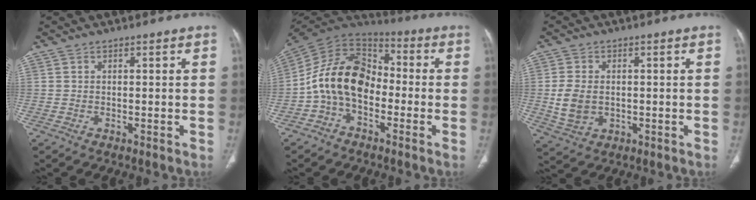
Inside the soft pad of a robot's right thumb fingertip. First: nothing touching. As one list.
[{"total": 14.4, "force": [-3.1, 10.1, 9.7], "torque": [-0.160, 0.061, -0.070]}, {"total": 6.5, "force": [-0.2, 4.6, 4.5], "torque": [-0.089, -0.003, 0.004]}]